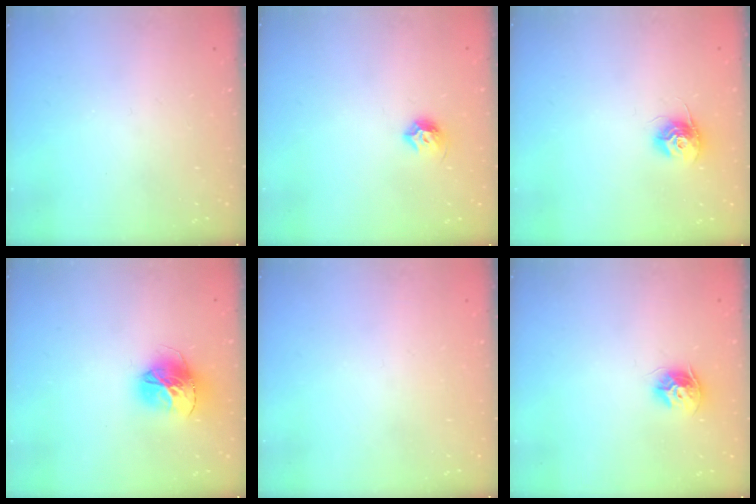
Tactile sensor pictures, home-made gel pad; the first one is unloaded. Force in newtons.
{"total": 7.4, "press": 7.3, "slide": 1.2}
{"total": 10.6, "press": 10.6, "slide": 0.7}
{"total": 15.1, "press": 15.0, "slide": 1.5}
{"total": 0.7, "press": 0.7, "slide": 0.1}
{"total": 8.5, "press": 8.5, "slide": 0.4}